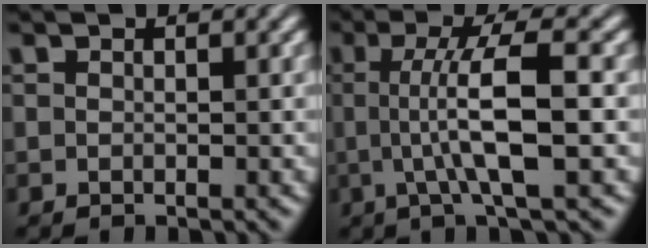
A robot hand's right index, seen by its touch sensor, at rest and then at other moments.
{"total": 5.5, "force": [0.2, -0.1, 5.5], "torque": [-0.092, -0.003, 0.007]}